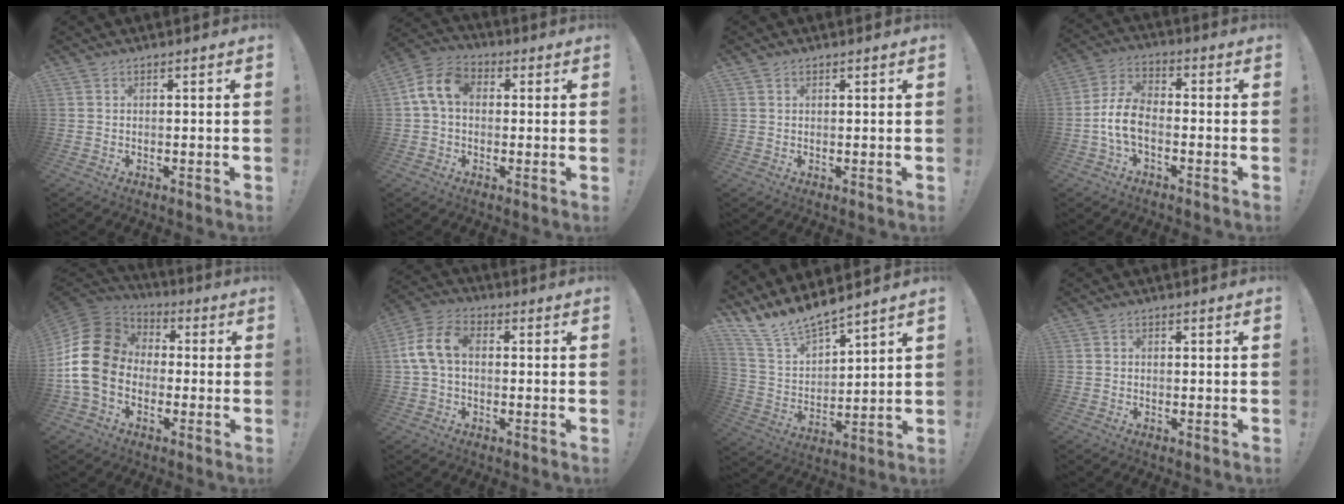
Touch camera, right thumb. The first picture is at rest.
{"total": 10.1, "force": [1.8, 7.0, 7.1], "torque": [-0.142, 0.017, 0.038]}
{"total": 0.7, "force": [0.5, 0.5, 0.1], "torque": [0.001, -0.002, 0.009]}
{"total": 9.3, "force": [-3.0, 5.3, 7.1], "torque": [-0.152, 0.013, -0.052]}
{"total": 17.8, "force": [-1.0, 13.9, 11.0], "torque": [-0.203, 0.023, -0.008]}
{"total": 10.5, "force": [0.7, 6.8, 8.0], "torque": [-0.164, 0.011, 0.016]}
{"total": 11.2, "force": [10.7, 2.2, 2.6], "torque": [-0.075, -0.093, 0.197]}
{"total": 0.7, "force": [-0.2, 0.6, 0.2], "torque": [-0.002, 0.003, -0.004]}